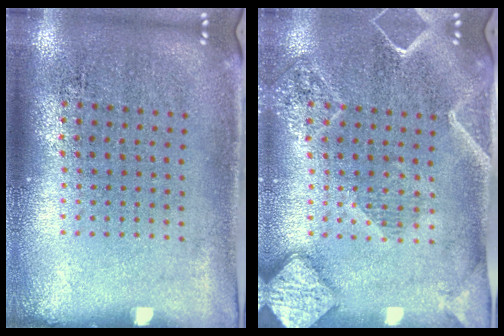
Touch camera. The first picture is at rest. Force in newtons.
{"total": 2.4, "press": 2.2, "slide": 0.9}